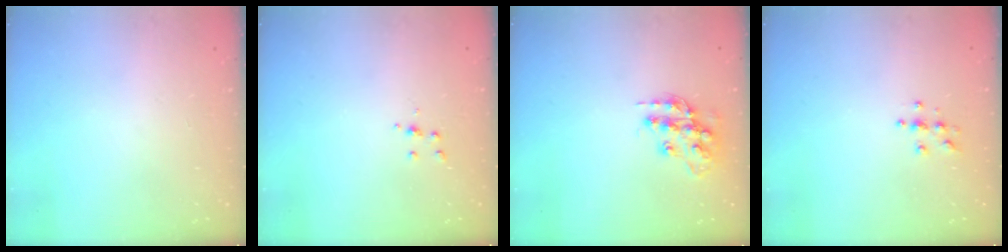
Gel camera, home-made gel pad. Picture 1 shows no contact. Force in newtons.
{"total": 3.3, "press": 3.3, "slide": 0.4}
{"total": 14.2, "press": 14.2, "slide": 0.9}
{"total": 4.0, "press": 4.0, "slide": 0.4}